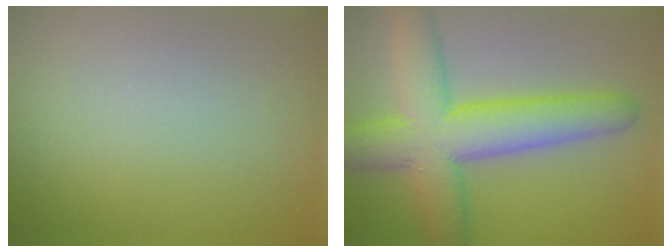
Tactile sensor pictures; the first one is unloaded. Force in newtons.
{"total": 9.5, "press": 9.5, "slide": 0.3}